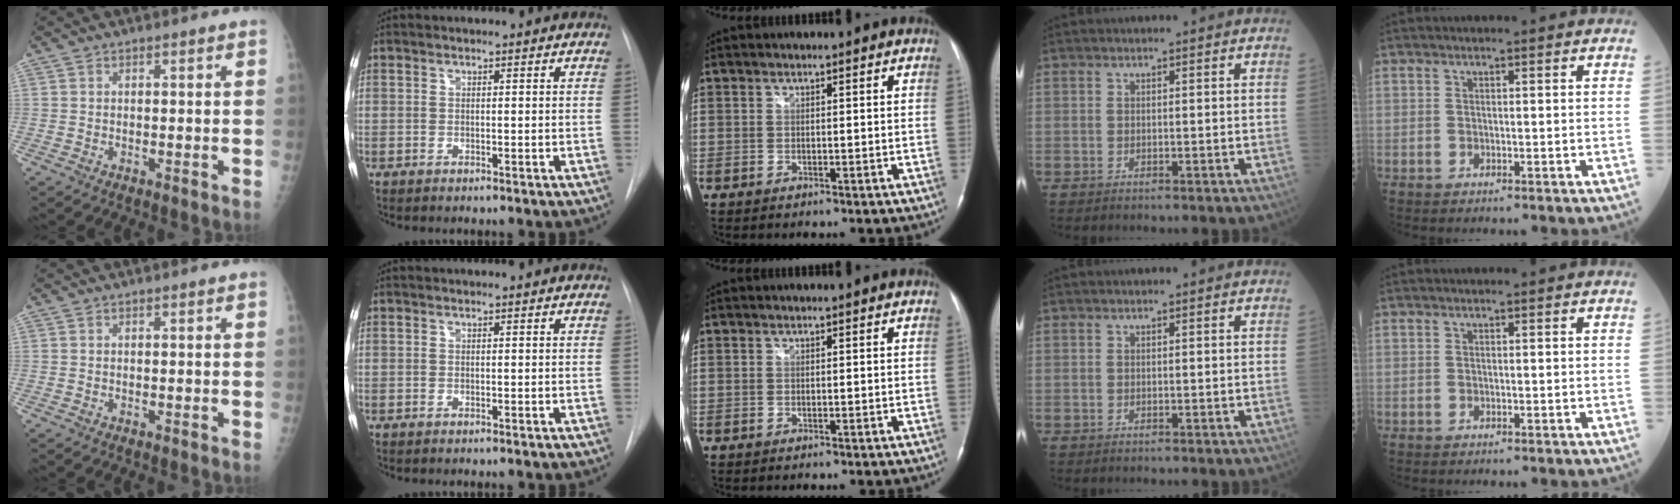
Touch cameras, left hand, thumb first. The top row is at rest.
{}